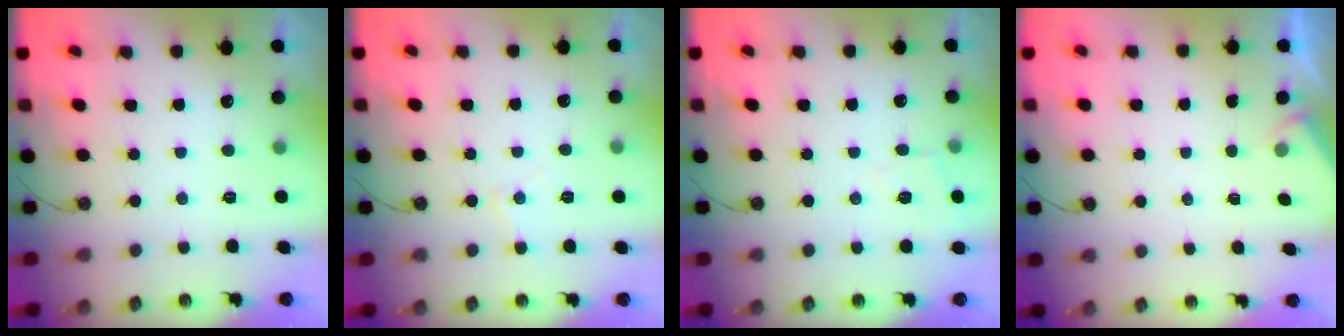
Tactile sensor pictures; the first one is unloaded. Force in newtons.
{"total": 4.8, "press": 4.8, "slide": 0.7}
{"total": 5.2, "press": 5.2, "slide": 0.5}
{"total": 2.2, "press": 2.2, "slide": 0.4}